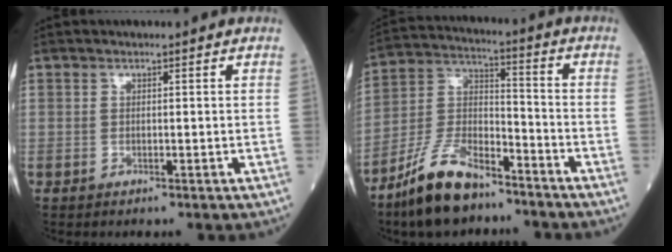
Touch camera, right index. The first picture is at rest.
{"total": 12.6, "force": [-9.4, 4.3, 7.3], "torque": [-0.157, -0.001, -0.182]}